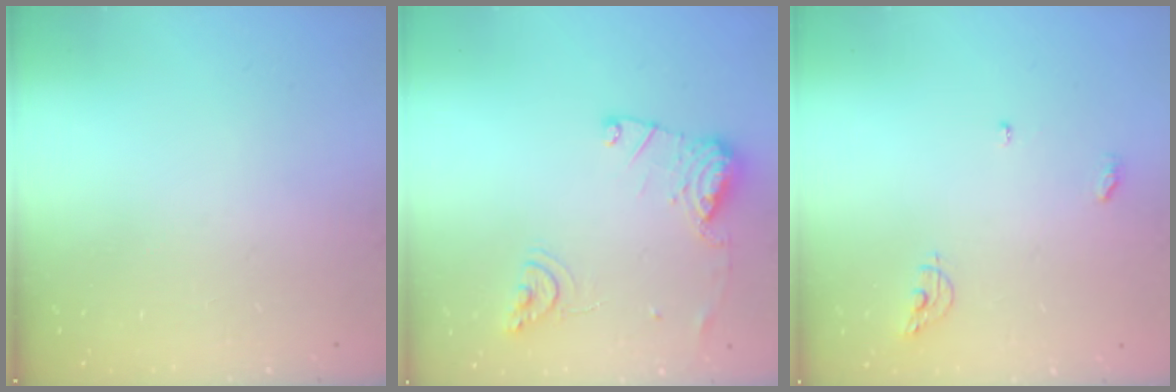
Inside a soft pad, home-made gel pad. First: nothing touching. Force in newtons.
{"total": 12.9, "press": 12.8, "slide": 1.5}
{"total": 6.3, "press": 6.3, "slide": 0.2}